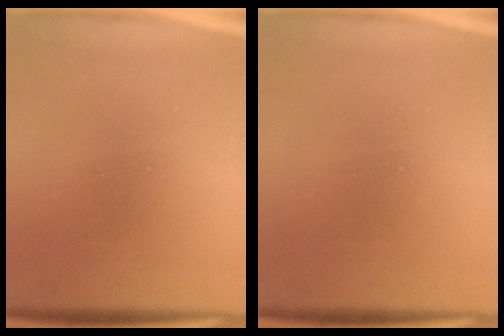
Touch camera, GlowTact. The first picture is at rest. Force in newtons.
{"total": 0.0}